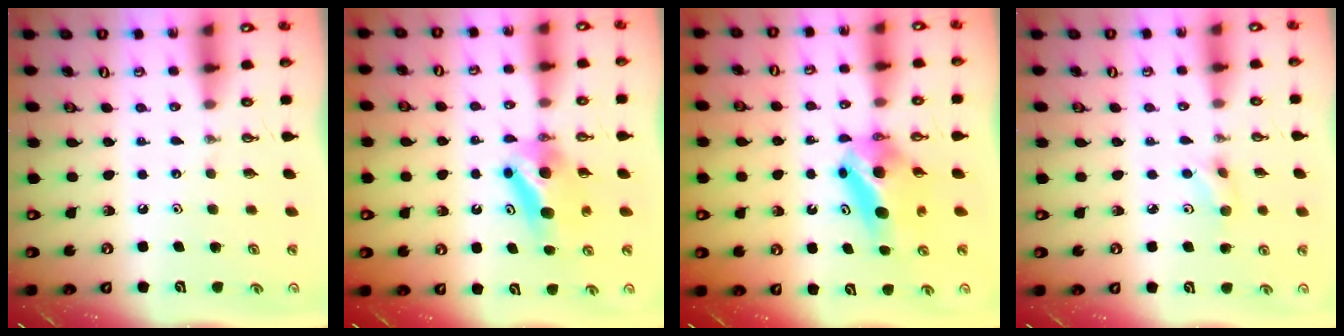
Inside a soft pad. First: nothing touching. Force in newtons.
{"total": 7.3, "press": 6.8, "slide": 2.7}
{"total": 6.6, "press": 5.9, "slide": 3.0}
{"total": 4.6, "press": 4.5, "slide": 0.9}